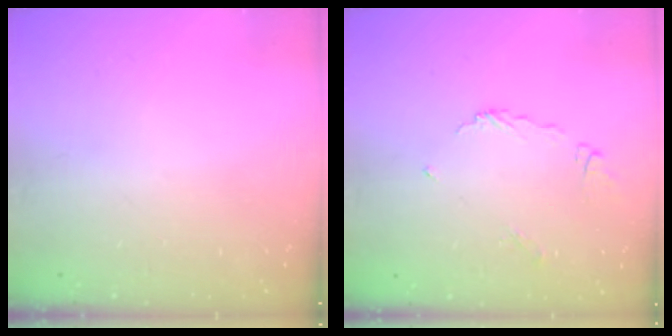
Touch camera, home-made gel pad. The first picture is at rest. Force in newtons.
{"total": 7.2, "press": 7.2, "slide": 0.6}